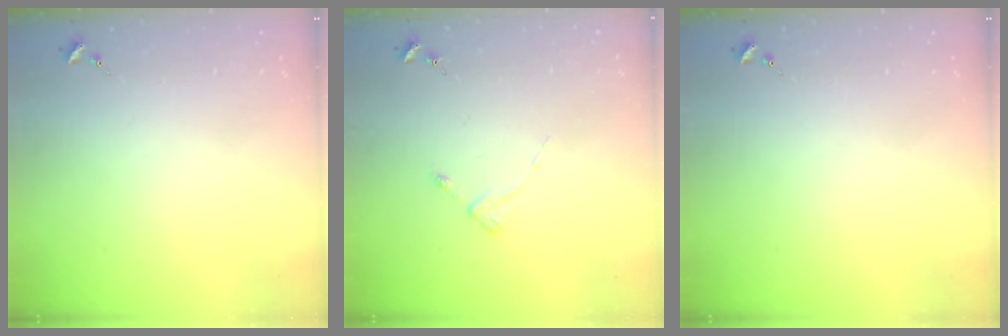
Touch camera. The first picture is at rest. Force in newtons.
{"total": 2.4, "press": 2.4, "slide": 0.3}
{"total": 0.0}